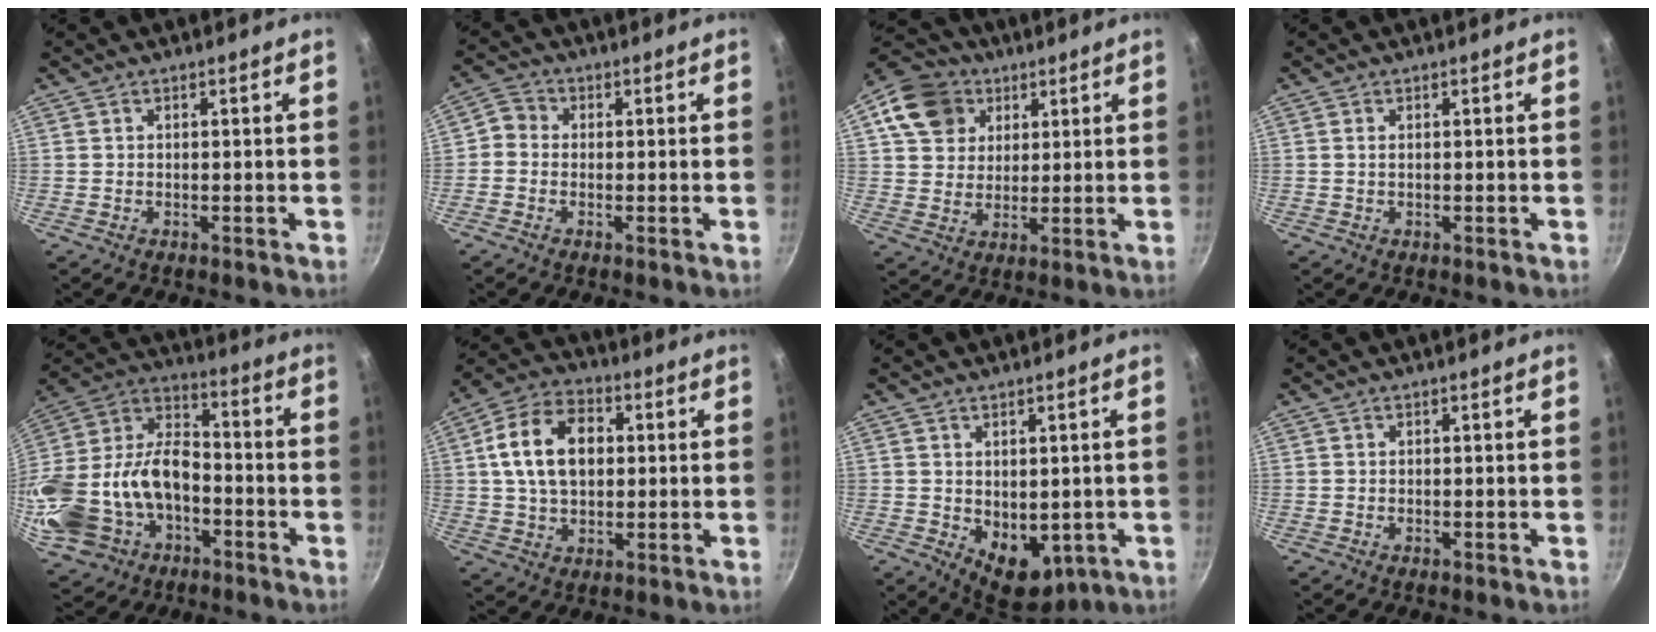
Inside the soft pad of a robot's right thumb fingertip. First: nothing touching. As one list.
[{"total": 3.2, "force": [-0.6, 2.8, 1.4], "torque": [-0.016, 0.013, -0.028]}, {"total": 11.7, "force": [5.0, 9.5, 4.7], "torque": [-0.058, 0.003, 0.080]}, {"total": 0.7, "force": [0.1, 0.4, 0.6], "torque": [-0.011, 0.001, 0.002]}, {"total": 26.7, "force": [-6.9, 18.8, 17.7], "torque": [-0.369, 0.054, -0.115]}, {"total": 14.0, "force": [2.3, 9.6, 10.0], "torque": [-0.155, 0.014, 0.028]}, {"total": 8.4, "force": [-0.8, 5.8, 6.1], "torque": [-0.056, -0.015, 0.008]}, {"total": 0.0}]